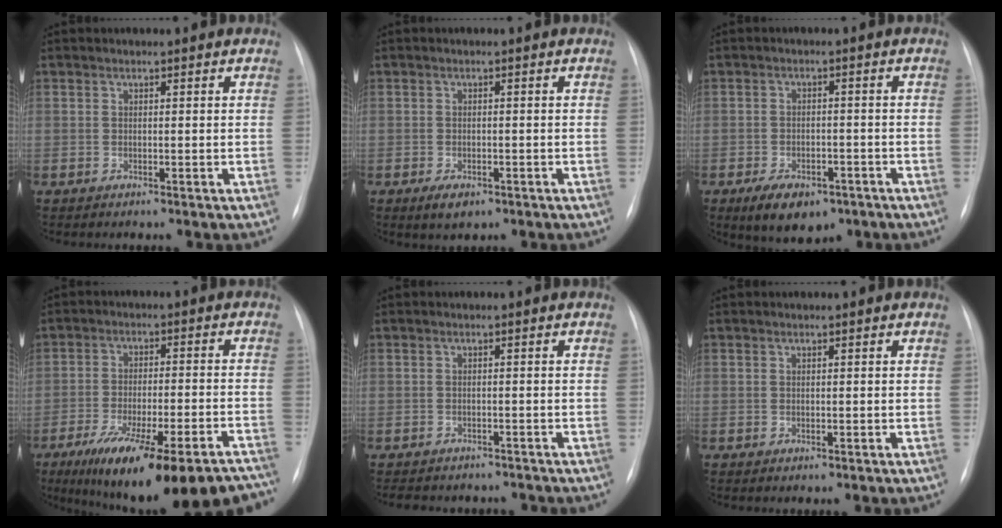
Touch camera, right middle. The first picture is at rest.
{"total": 2.9, "force": [-1.6, 1.5, 1.9], "torque": [-0.034, -0.003, -0.018]}
{"total": 8.6, "force": [-5.5, 4.6, 4.8], "torque": [-0.072, -0.001, -0.080]}
{"total": 23.4, "force": [-18.4, 4.3, 13.9], "torque": [-0.166, -0.012, -0.261]}
{"total": 8.9, "force": [-7.8, 3.4, 2.7], "torque": [-0.050, 0.001, -0.090]}
{"total": 0.0}